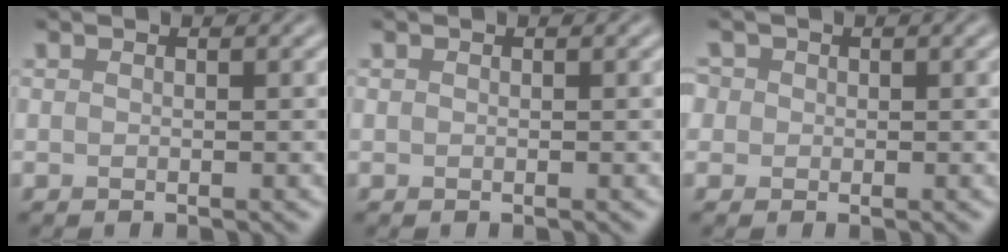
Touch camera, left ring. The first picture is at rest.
{"total": 0.0}
{"total": 2.4, "force": [0.8, 2.0, 0.9], "torque": [-0.012, 0.014, 0.002]}